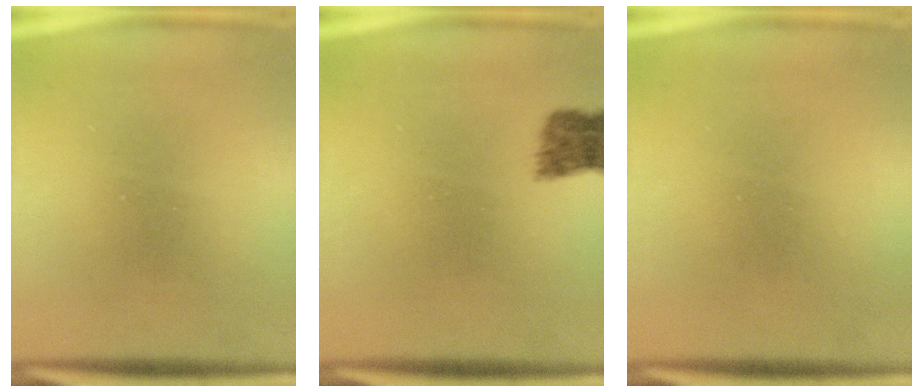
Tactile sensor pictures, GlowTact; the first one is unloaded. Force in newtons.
{"total": 2.3}
{"total": 1.7}